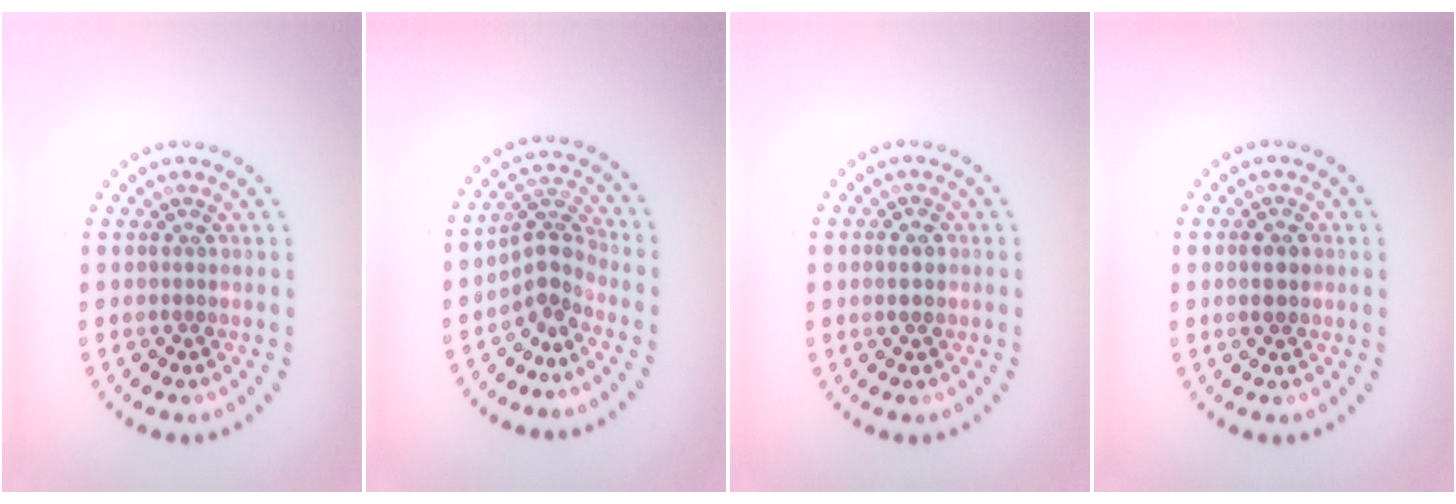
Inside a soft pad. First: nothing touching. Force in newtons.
{"total": 3.0, "press": 2.0, "slide": 2.3}
{"total": 1.7, "press": 1.7, "slide": 0.0}
{"total": 1.7, "press": 1.7, "slide": 0.2}